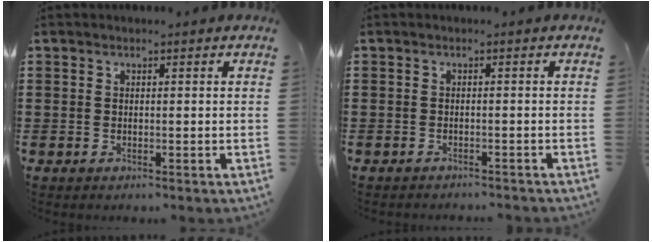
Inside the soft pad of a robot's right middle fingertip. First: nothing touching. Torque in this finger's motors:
{"motor_torque": [0.08, -0.37, 0.04, 0.01]}